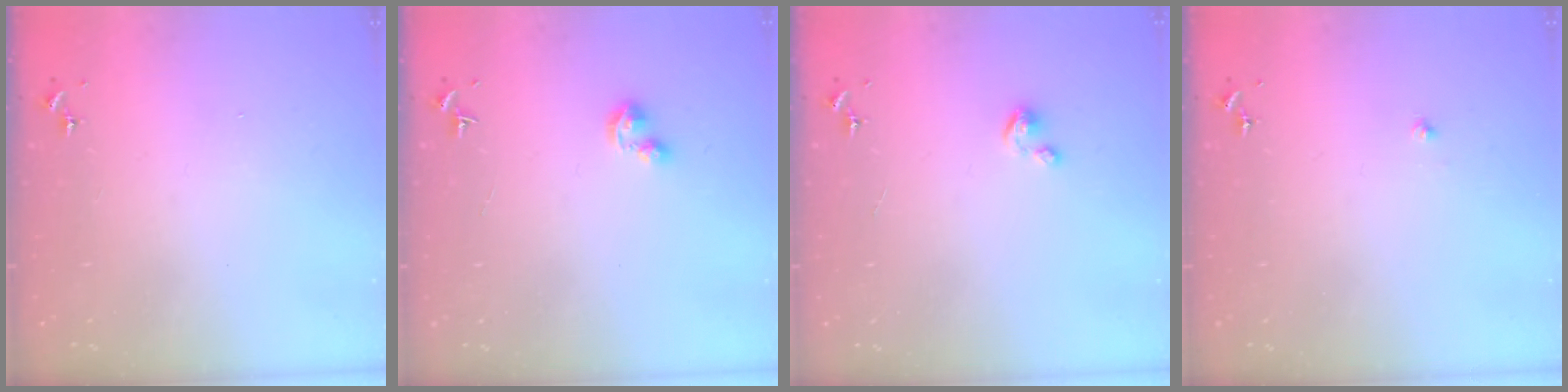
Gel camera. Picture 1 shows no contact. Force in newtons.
{"total": 3.4, "press": 3.3, "slide": 0.7}
{"total": 3.0, "press": 3.0, "slide": 0.2}
{"total": 2.0, "press": 2.0, "slide": 0.2}